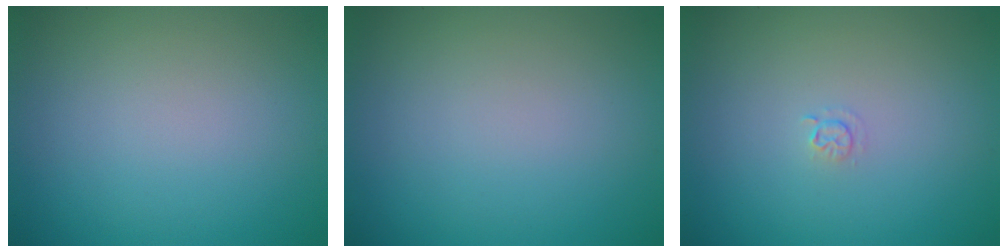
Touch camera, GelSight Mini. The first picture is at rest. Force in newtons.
{"total": 0.0}
{"total": 0.7, "press": 0.3, "slide": 0.6}